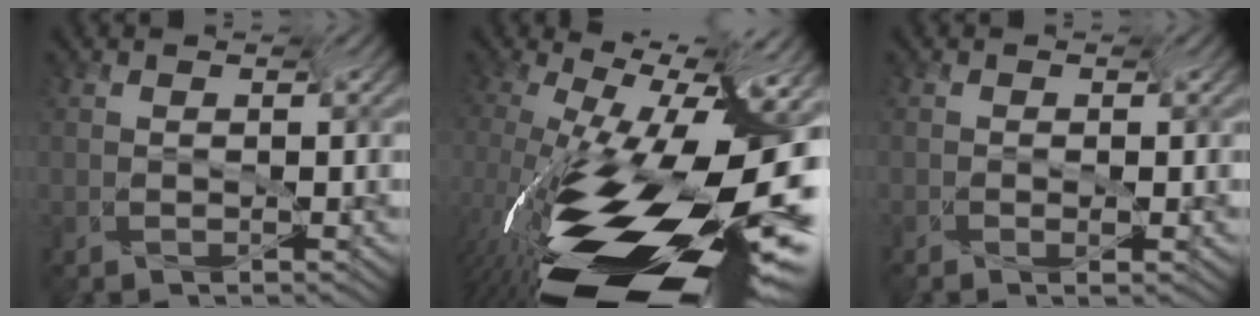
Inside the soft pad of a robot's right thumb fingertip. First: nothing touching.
{"total": 18.7, "force": [-11.1, 5.3, 14.0], "torque": [-0.231, -0.012, -0.182]}
{"total": 0.8, "force": [-0.8, 0.0, 0.1], "torque": [-0.012, 0.008, -0.017]}